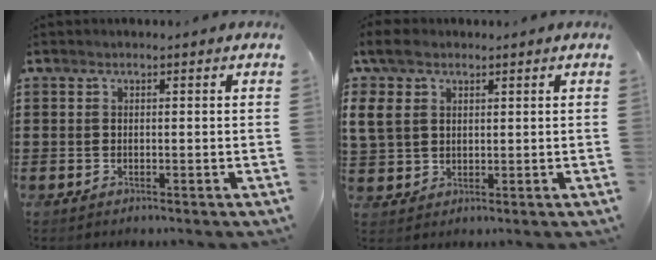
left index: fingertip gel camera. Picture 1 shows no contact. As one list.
[{"total": 6.4, "force": [3.0, 4.7, 3.1], "torque": [-0.093, 0.015, 0.055]}]